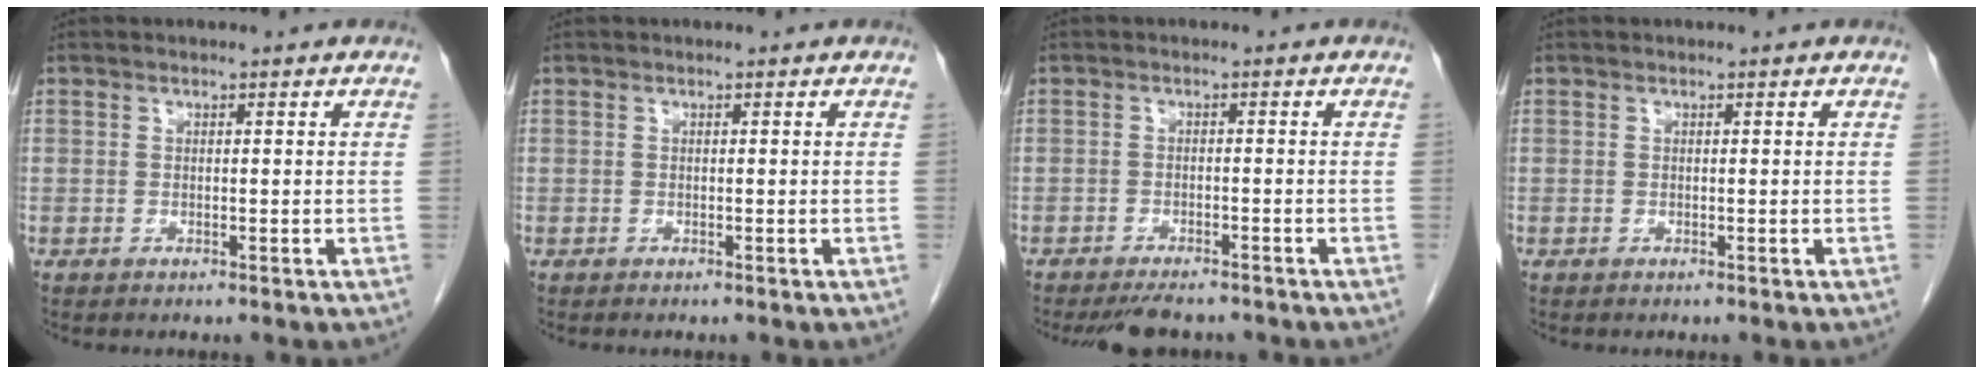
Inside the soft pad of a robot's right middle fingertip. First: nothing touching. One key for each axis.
{"total": 0.0}
{"total": 4.9, "fx": -4.4, "fy": 1.3, "fz": 1.8, "tx": -0.021, "ty": -0.007, "tz": -0.067}
{"total": 0.0}